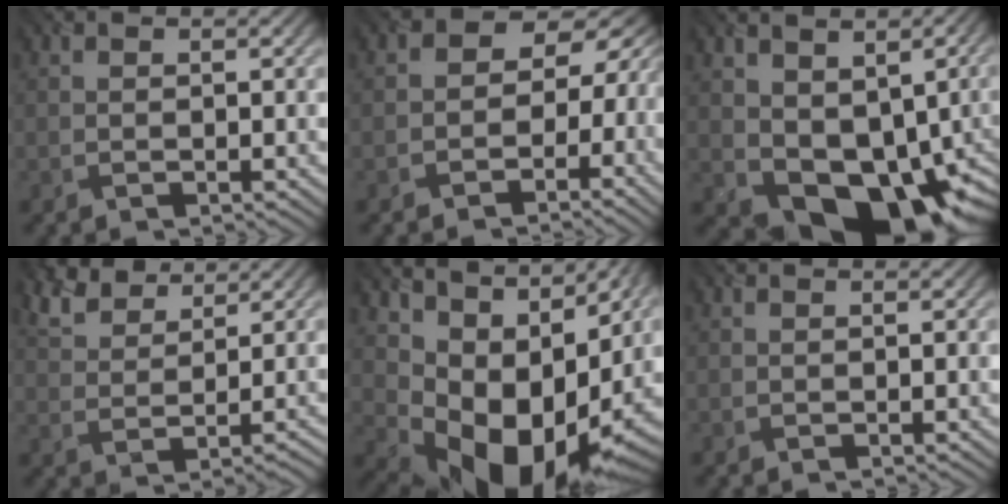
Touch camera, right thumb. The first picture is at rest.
{"total": 7.8, "force": [-1.4, 6.0, 4.8], "torque": [-0.043, -0.003, -0.035]}
{"total": 12.5, "force": [-0.3, 9.0, 8.6], "torque": [-0.136, -0.036, 0.016]}
{"total": 5.6, "force": [4.5, 2.0, 2.7], "torque": [-0.073, 0.010, 0.086]}
{"total": 15.6, "force": [2.9, 9.9, 11.7], "torque": [-0.199, -0.027, 0.080]}
{"total": 0.0}